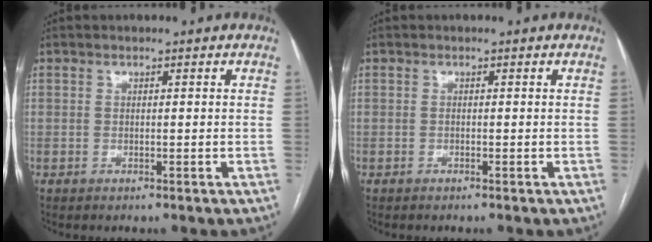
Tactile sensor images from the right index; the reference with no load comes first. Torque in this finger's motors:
{"motor_torque": [0.11, -0.01, -0.03, 0.00]}